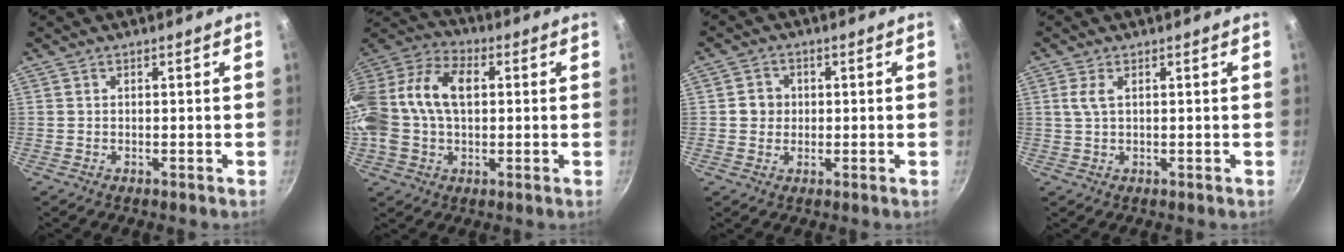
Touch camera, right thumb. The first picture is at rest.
{"total": 21.4, "force": [2.7, 13.8, 16.2], "torque": [-0.369, 0.039, 0.049]}
{"total": 3.8, "force": [0.2, 3.5, 1.4], "torque": [-0.003, 0.006, 0.000]}
{"total": 2.5, "force": [0.8, 1.1, 2.1], "torque": [-0.055, 0.007, 0.021]}